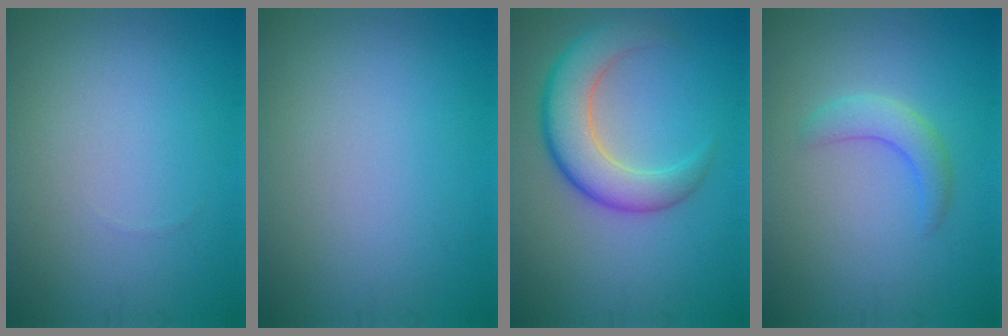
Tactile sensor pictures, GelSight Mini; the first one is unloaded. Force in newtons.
{"total": 0.0}
{"total": 6.0, "press": 6.0, "slide": 0.3}
{"total": 2.3, "press": 2.3, "slide": 0.2}